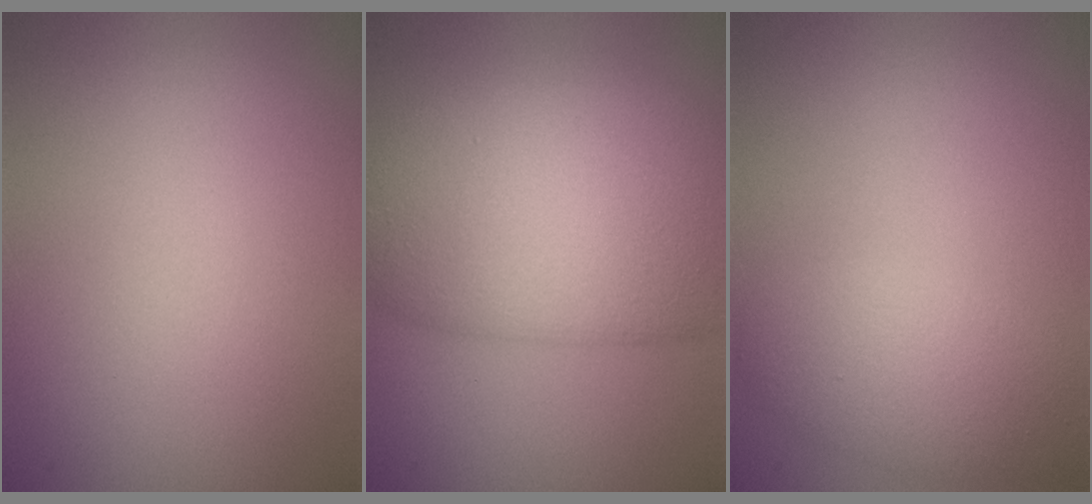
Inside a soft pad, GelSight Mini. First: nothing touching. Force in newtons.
{"total": 11.4, "press": 11.4, "slide": 0.6}
{"total": 2.6, "press": 2.6, "slide": 0.2}